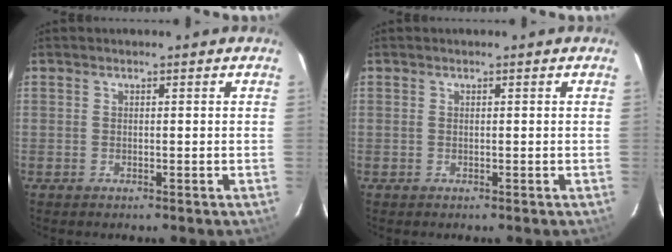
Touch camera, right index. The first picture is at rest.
{"total": 0.0}